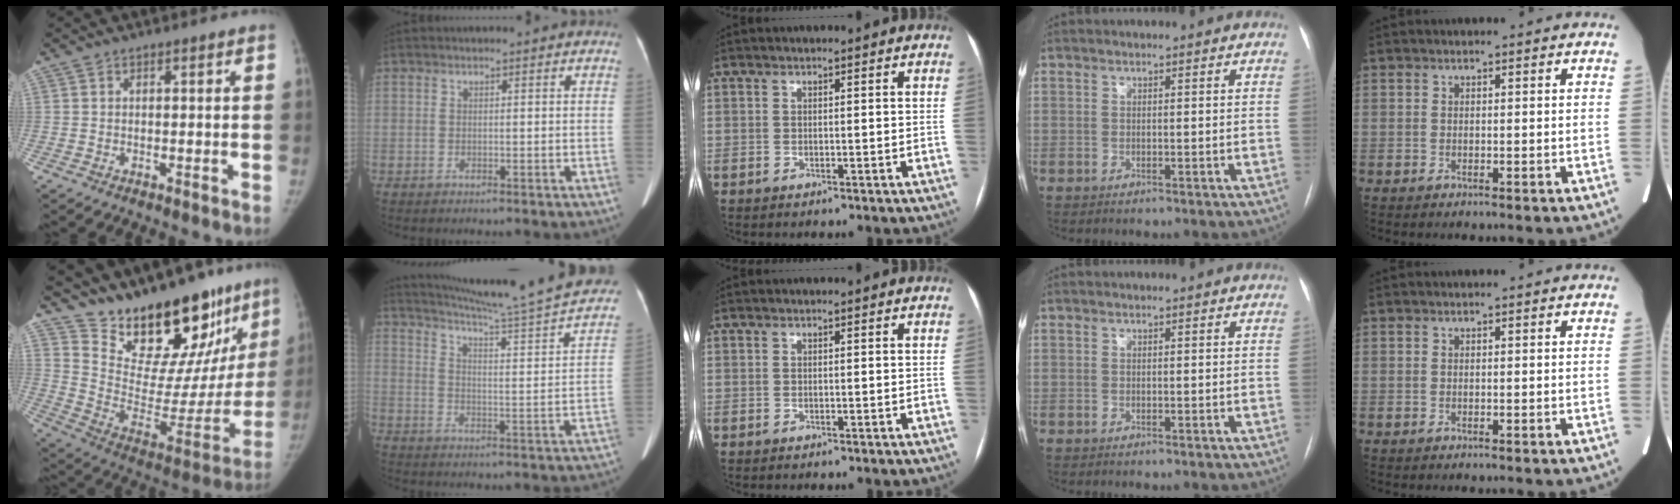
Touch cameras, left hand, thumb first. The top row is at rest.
{"thumb": {"total": 27.7, "force": [22.2, 10.2, 13.0], "torque": [-0.153, -0.132, 0.328]}, "index": {"total": 24.4, "force": [22.6, -0.4, 9.3], "torque": [-0.143, -0.085, 0.287]}}